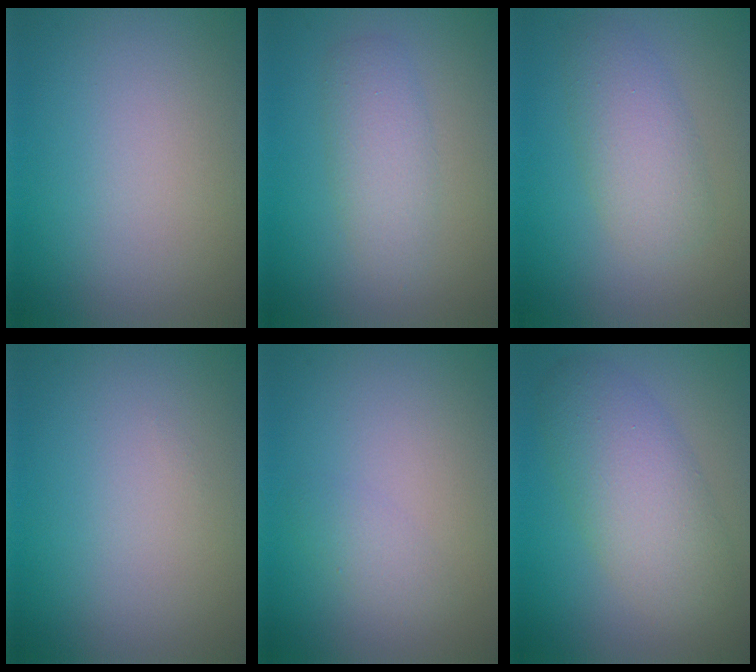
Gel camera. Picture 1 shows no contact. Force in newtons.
{"total": 2.9, "press": 2.9, "slide": 0.1}
{"total": 3.8, "press": 3.8, "slide": 0.1}
{"total": 0.0}
{"total": 1.3, "press": 1.3, "slide": 0.0}
{"total": 5.9, "press": 5.9, "slide": 0.1}